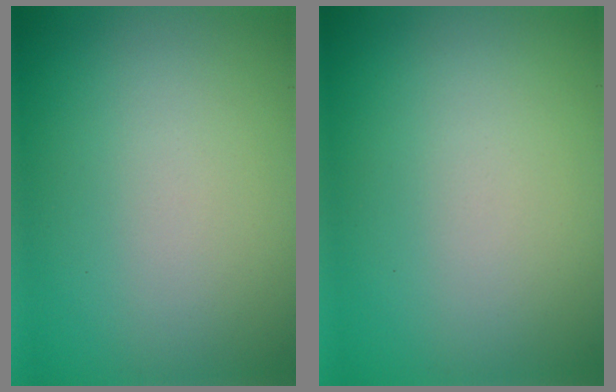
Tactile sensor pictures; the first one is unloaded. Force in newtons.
{"total": 0.0}